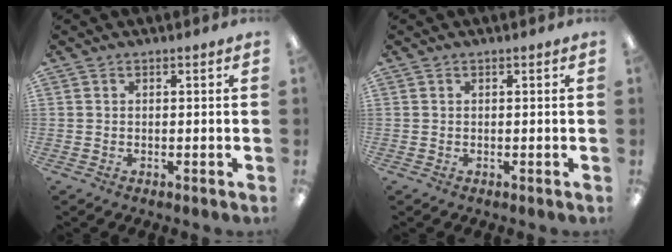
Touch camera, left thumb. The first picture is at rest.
{"total": 0.0}